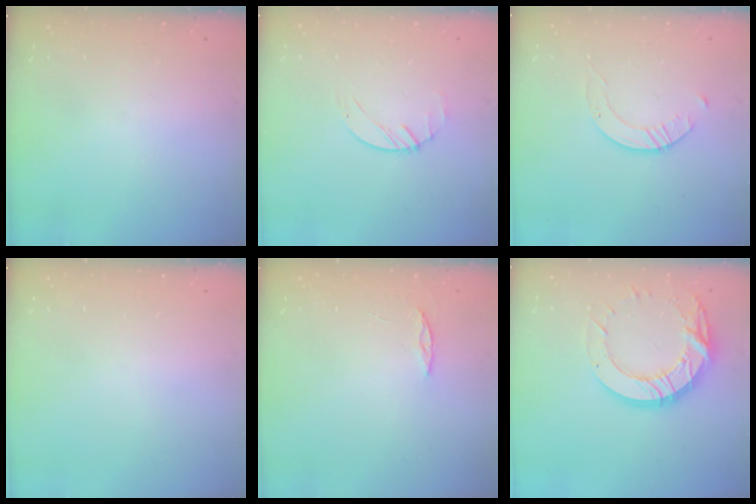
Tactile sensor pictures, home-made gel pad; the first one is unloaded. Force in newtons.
{"total": 1.2, "press": 1.2, "slide": 0.2}
{"total": 2.7, "press": 2.7, "slide": 0.3}
{"total": 0.0}
{"total": 2.4, "press": 2.4, "slide": 0.2}
{"total": 15.8, "press": 15.8, "slide": 1.1}